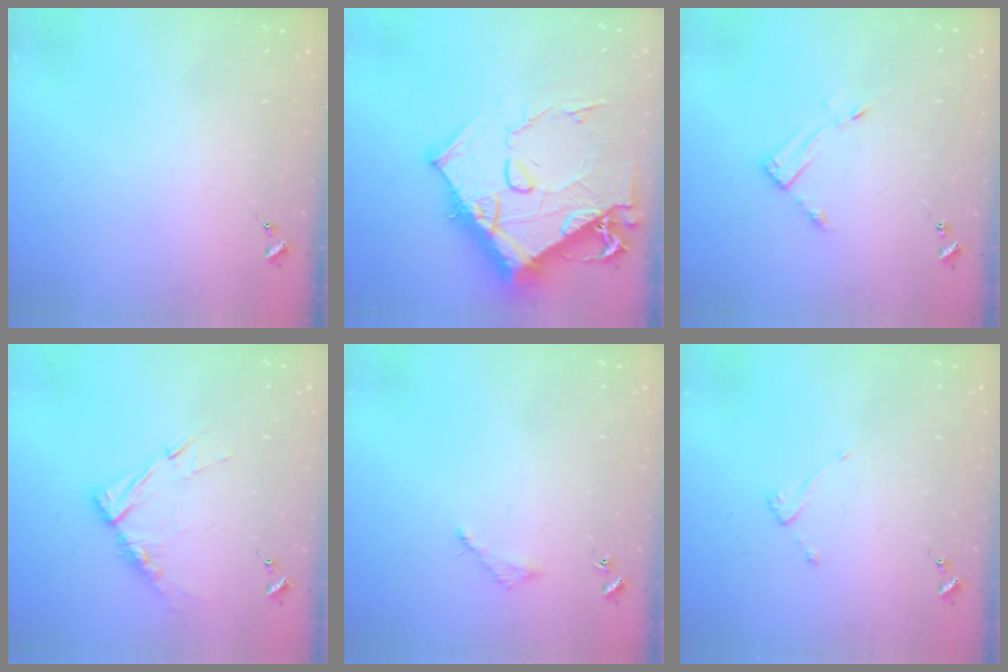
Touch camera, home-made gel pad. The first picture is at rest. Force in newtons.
{"total": 19.8, "press": 19.7, "slide": 2.0}
{"total": 3.5, "press": 3.5, "slide": 0.4}
{"total": 10.5, "press": 10.4, "slide": 1.0}
{"total": 3.0, "press": 3.0, "slide": 0.4}
{"total": 3.6, "press": 3.6, "slide": 0.4}